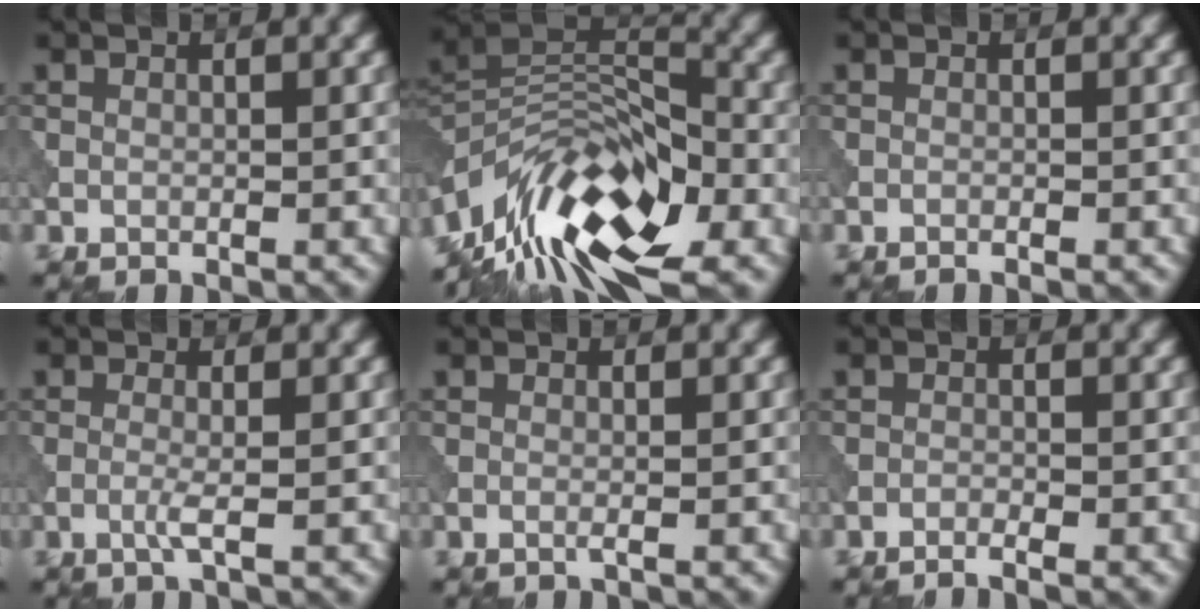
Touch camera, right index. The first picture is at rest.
{"total": 13.1, "force": [-7.9, 5.4, 8.9], "torque": [-0.167, 0.025, -0.158]}
{"total": 0.5, "force": [-0.4, 0.0, 0.3], "torque": [-0.004, 0.000, -0.009]}
{"total": 1.6, "force": [-0.4, 0.1, 1.5], "torque": [-0.033, -0.001, -0.014]}
{"total": 0.7, "force": [-0.3, 0.1, 0.7], "torque": [-0.012, -0.003, -0.008]}
{"total": 1.4, "force": [-1.2, 0.0, 0.9], "torque": [-0.018, 0.002, -0.026]}